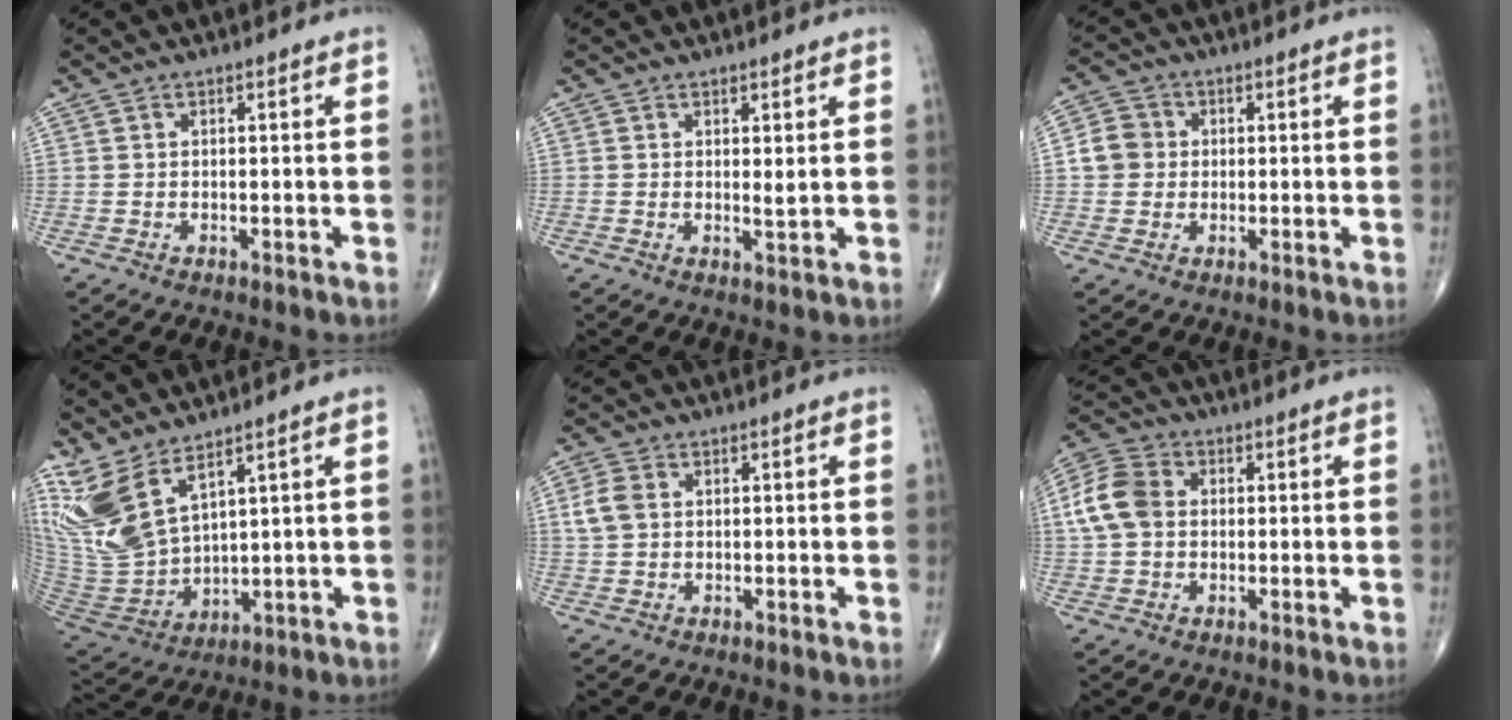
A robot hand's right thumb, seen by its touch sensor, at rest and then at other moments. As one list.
[{"total": 1.4, "force": [0.6, 0.3, 1.2], "torque": [-0.019, -0.009, 0.009]}, {"total": 5.1, "force": [0.2, 4.8, 1.8], "torque": [-0.018, 0.010, -0.003]}, {"total": 13.1, "force": [8.4, 5.0, 8.7], "torque": [-0.186, -0.050, 0.193]}, {"total": 4.2, "force": [0.8, 3.1, 2.7], "torque": [-0.062, 0.006, 0.014]}, {"total": 8.9, "force": [0.8, 6.8, 5.7], "torque": [-0.114, 0.021, 0.006]}]